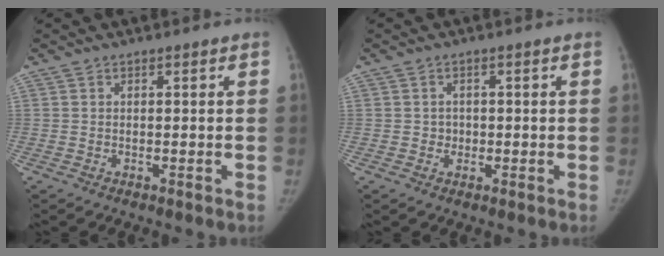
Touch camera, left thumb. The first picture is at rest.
{"total": 1.8, "force": [-0.2, 1.7, 0.5], "torque": [0.002, 0.005, -0.004]}